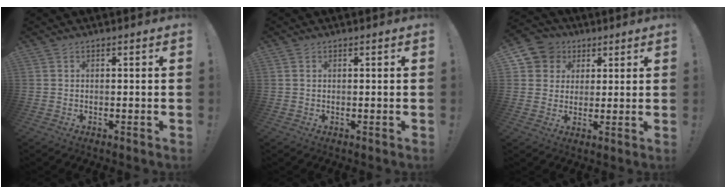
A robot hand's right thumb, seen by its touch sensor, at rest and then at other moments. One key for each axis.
{"total": 0.6, "fx": 0.3, "fy": 0.5, "fz": 0.3, "tx": -0.009, "ty": 0.004, "tz": 0.006}
{"total": 8.2, "fx": 2.7, "fy": 7.6, "fz": 1.7, "tx": -0.024, "ty": -0.013, "tz": 0.058}